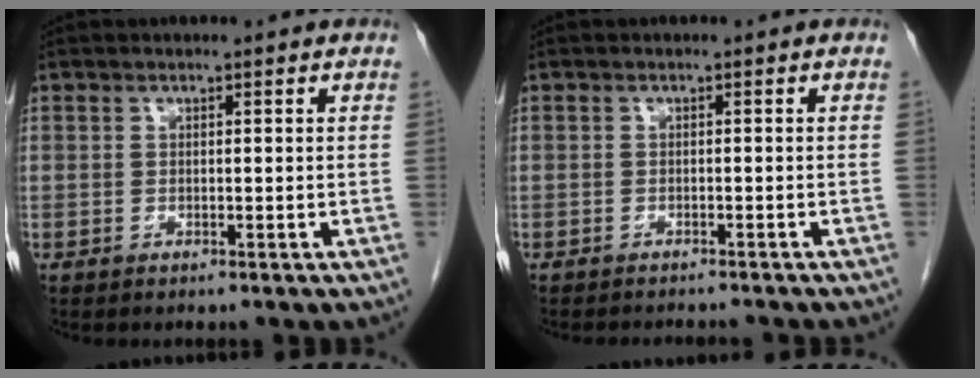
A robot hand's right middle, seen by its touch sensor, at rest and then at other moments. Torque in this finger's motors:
{"motor_torque": [0.09, -0.07, -0.11, -0.02]}